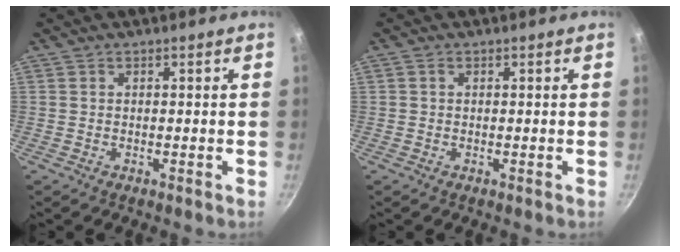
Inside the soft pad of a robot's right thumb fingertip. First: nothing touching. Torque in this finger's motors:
{"motor_torque": [-0.42, 0.42, -0.43, 0.34, 0.07]}